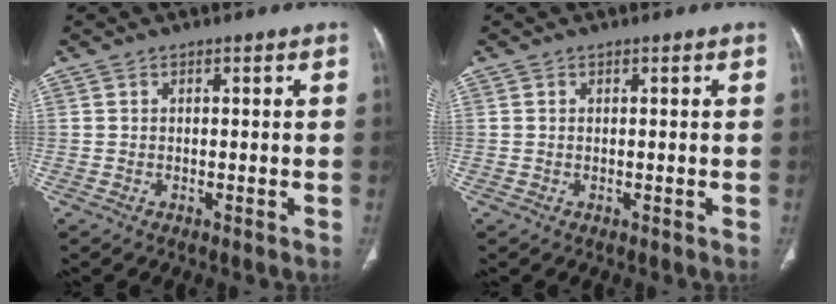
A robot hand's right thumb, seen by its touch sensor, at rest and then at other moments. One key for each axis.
{"total": 0.0}